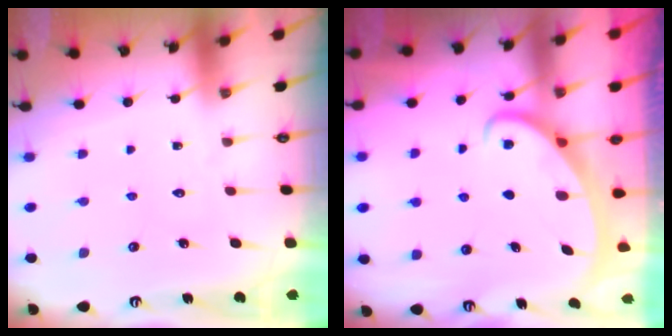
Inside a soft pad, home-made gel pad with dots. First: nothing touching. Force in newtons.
{"total": 2.6, "press": 2.6, "slide": 0.3}